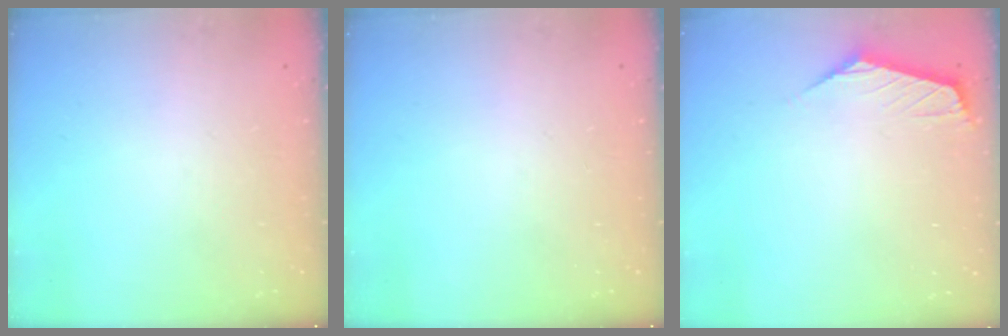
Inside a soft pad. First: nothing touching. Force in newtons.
{"total": 0.0}
{"total": 0.9, "press": 0.9, "slide": 0.2}